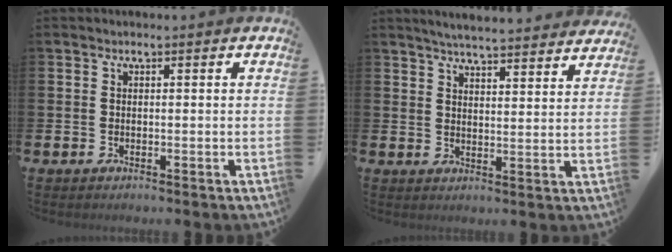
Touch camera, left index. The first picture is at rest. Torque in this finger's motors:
{"motor_torque": [0.93, -1.21, 0.22, 0.13]}